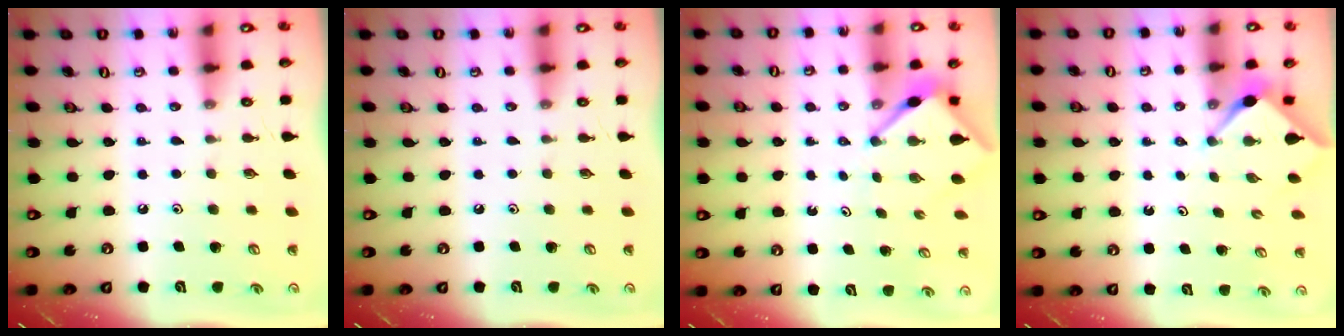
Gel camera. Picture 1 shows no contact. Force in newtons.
{"total": 0.0}
{"total": 4.2, "press": 4.2, "slide": 0.4}
{"total": 2.9, "press": 2.9, "slide": 0.3}